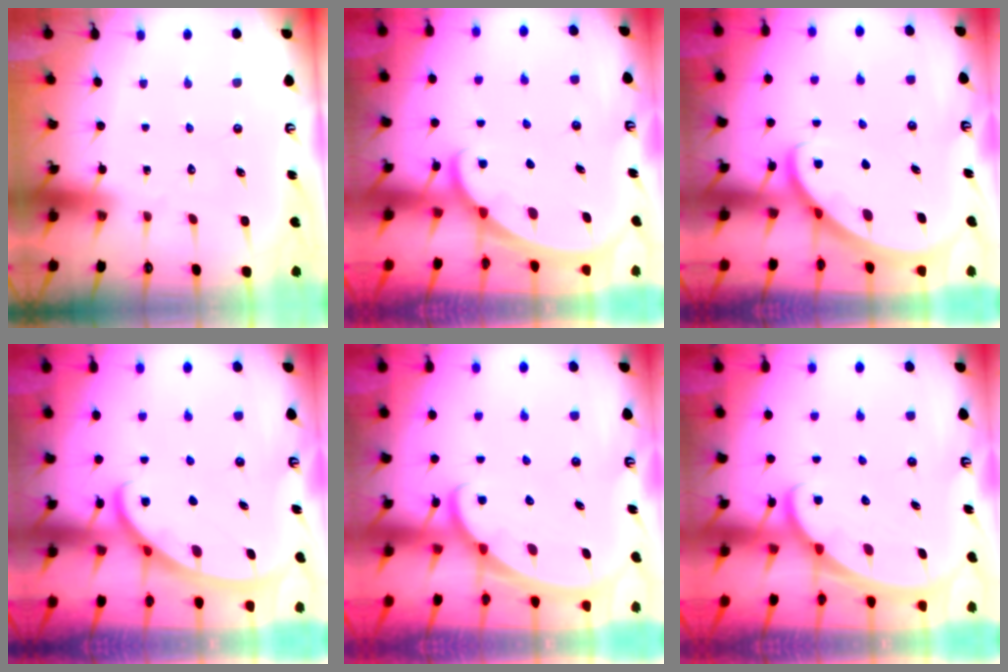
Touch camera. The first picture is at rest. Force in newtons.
{"total": 1.5, "press": 1.5, "slide": 0.1}
{"total": 2.7, "press": 2.7, "slide": 0.2}
{"total": 2.8, "press": 2.8, "slide": 0.3}
{"total": 2.1, "press": 2.1, "slide": 0.1}
{"total": 2.1, "press": 2.1, "slide": 0.1}